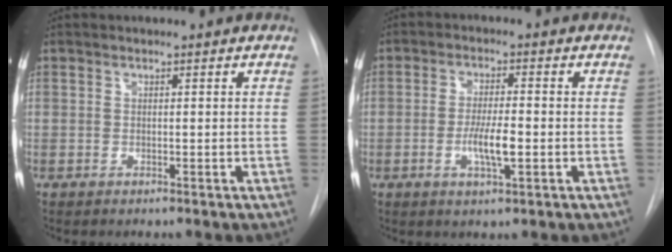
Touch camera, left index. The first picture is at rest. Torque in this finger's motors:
{"motor_torque": [0.68, 0.16, 0.20, 0.07]}